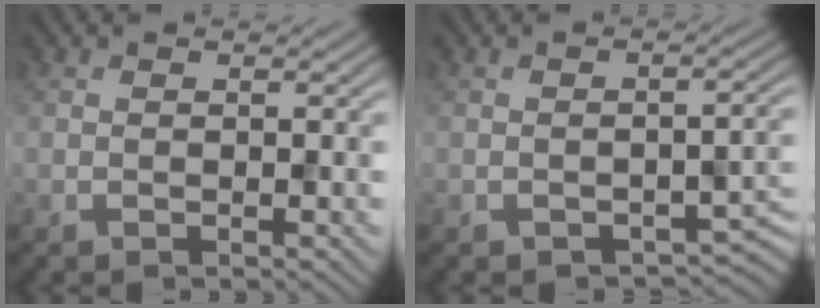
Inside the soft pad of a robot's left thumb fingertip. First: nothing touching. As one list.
[{"total": 3.8, "force": [-2.1, 1.7, 2.6], "torque": [-0.037, -0.004, -0.025]}]